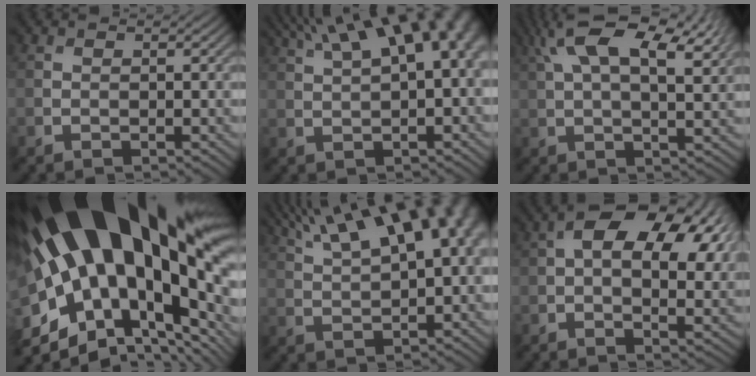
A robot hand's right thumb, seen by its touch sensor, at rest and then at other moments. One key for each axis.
{"total": 15.1, "fx": 6.9, "fy": 5.8, "fz": 12.1, "tx": -0.183, "ty": 0.057, "tz": 0.094}
{"total": 13.8, "fx": 6.5, "fy": 5.6, "fz": 10.8, "tx": -0.203, "ty": 0.018, "tz": 0.104}
{"total": 23.1, "fx": 5.5, "fy": 11.6, "fz": 19.2, "tx": -0.341, "ty": -0.035, "tz": 0.118}
{"total": 16.6, "fx": 8.3, "fy": 6.5, "fz": 12.8, "tx": -0.198, "ty": 0.058, "tz": 0.116}
{"total": 13.5, "fx": 4.1, "fy": 7.4, "fz": 10.4, "tx": -0.163, "ty": 0.010, "tz": 0.062}